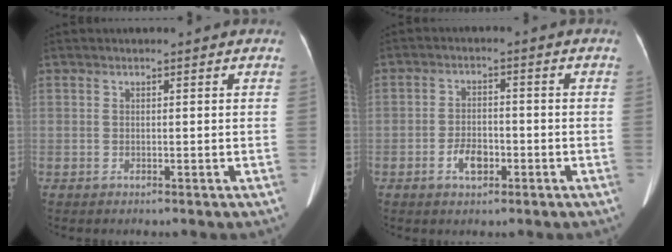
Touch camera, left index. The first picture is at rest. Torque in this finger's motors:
{"motor_torque": [0.10, 0.04, 0.05, 0.02]}